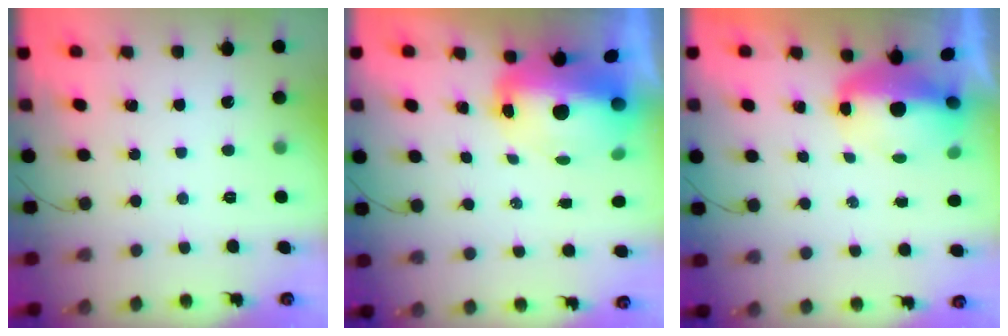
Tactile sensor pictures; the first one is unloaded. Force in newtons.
{"total": 15.1, "press": 11.1, "slide": 10.3}
{"total": 6.8, "press": 6.7, "slide": 1.1}